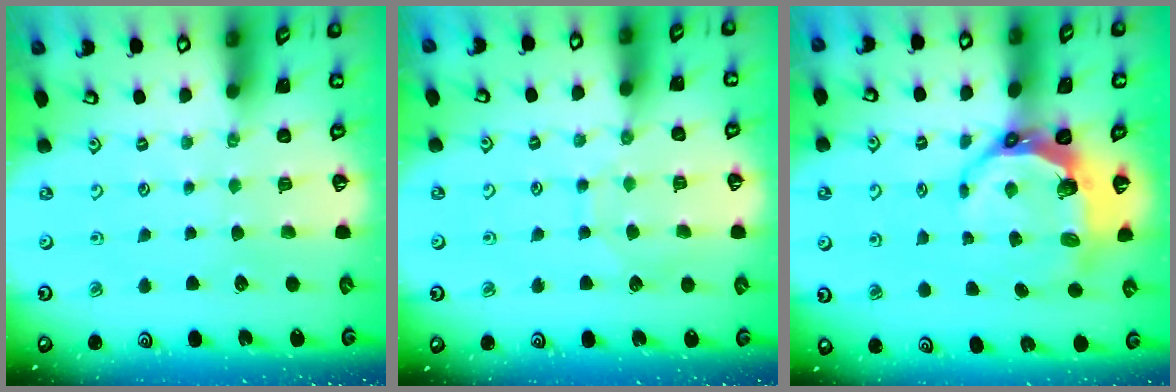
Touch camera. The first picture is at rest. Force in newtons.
{"total": 7.1, "press": 7.1, "slide": 0.5}
{"total": 9.3, "press": 8.0, "slide": 4.8}